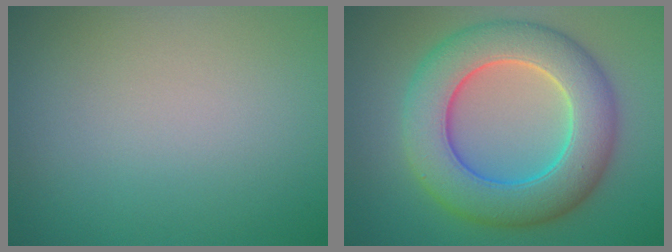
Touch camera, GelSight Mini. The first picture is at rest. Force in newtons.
{"total": 9.4, "press": 9.4, "slide": 0.2}